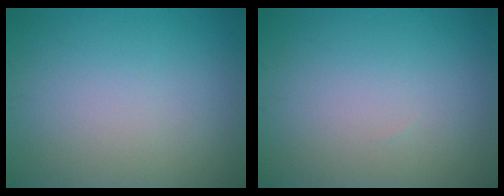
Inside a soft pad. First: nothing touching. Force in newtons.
{"total": 0.0}